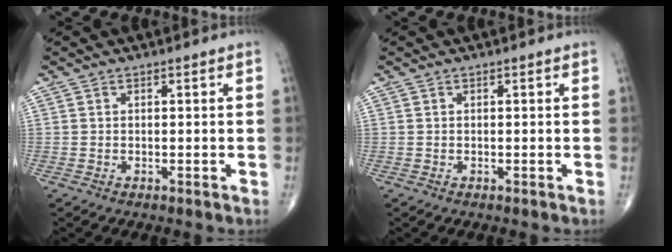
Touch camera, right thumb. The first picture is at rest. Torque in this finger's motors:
{"motor_torque": [0.00, 0.00, -0.11, -0.11, 0.00]}